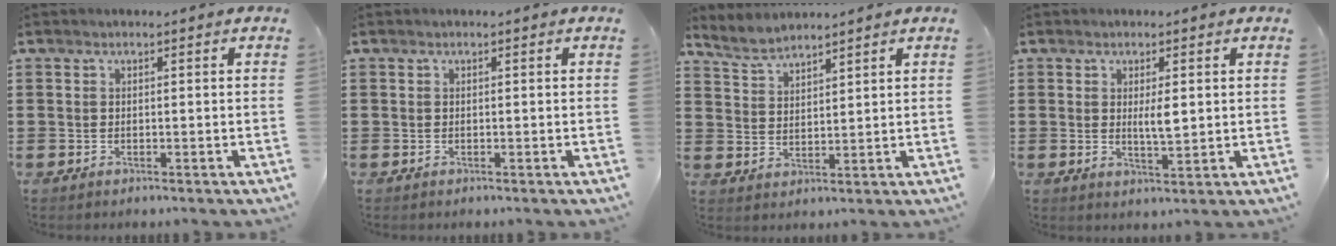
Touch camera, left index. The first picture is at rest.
{"total": 0.0}
{"total": 3.7, "force": [3.6, 0.6, 0.6], "torque": [-0.023, -0.008, 0.066]}
{"total": 3.4, "force": [0.7, 0.8, 3.2], "torque": [-0.055, -0.001, 0.009]}